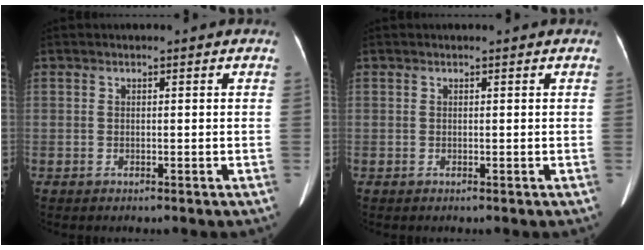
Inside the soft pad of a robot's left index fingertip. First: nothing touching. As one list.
[{"total": 0.0}]